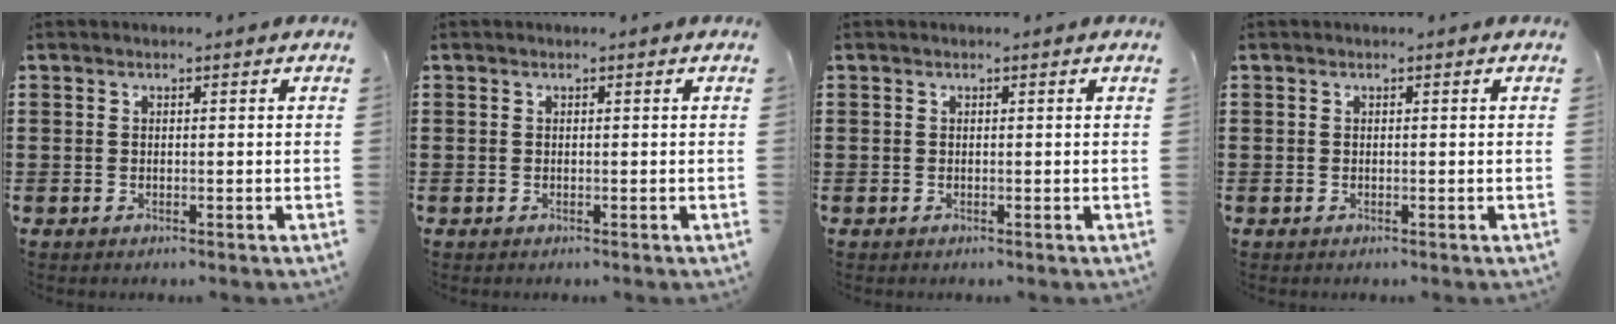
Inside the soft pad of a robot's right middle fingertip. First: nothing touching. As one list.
[{"total": 0.0}, {"total": 0.0}, {"total": 0.0}]